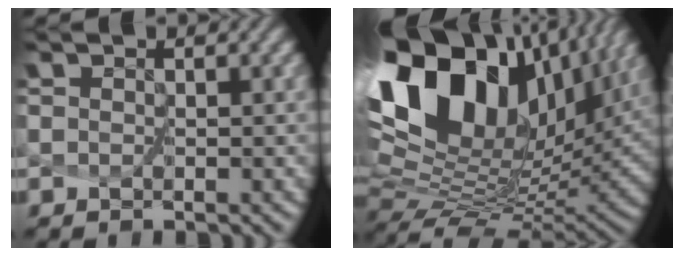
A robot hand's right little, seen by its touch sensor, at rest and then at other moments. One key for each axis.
{"total": 16.9, "fx": 8.2, "fy": 8.4, "fz": 12.2, "tx": -0.246, "ty": 0.042, "tz": 0.142}